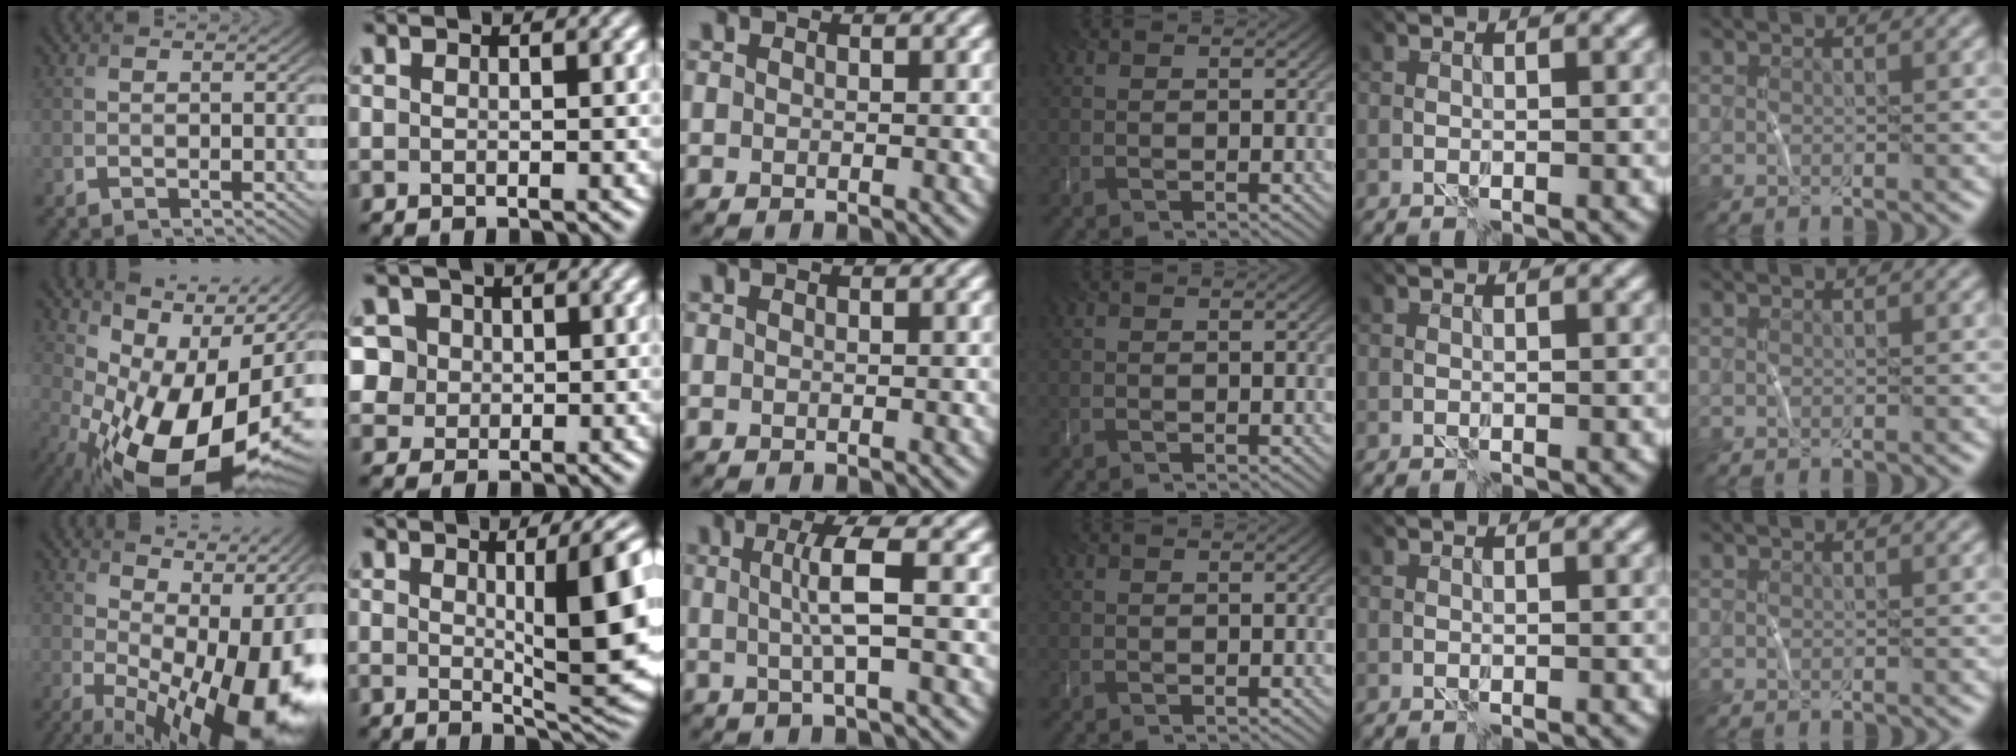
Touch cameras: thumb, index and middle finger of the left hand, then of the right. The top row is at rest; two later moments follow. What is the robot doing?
{"motion": "wrap", "object": "string"}